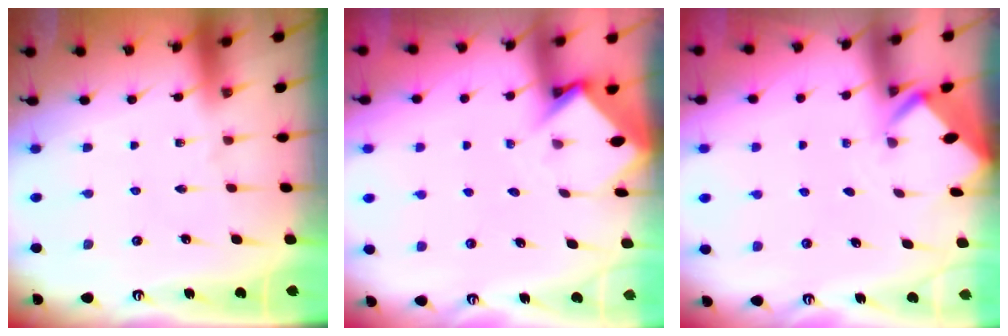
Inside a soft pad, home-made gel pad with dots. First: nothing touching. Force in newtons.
{"total": 3.8, "press": 3.8, "slide": 0.3}
{"total": 2.1, "press": 2.1, "slide": 0.0}